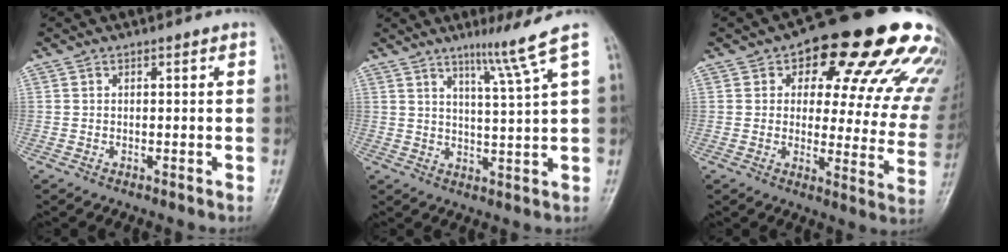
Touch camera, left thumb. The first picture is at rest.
{"total": 7.2, "force": [4.4, -1.5, 5.5], "torque": [-0.087, -0.039, 0.075]}
{"total": 24.0, "force": [12.6, 10.8, 17.3], "torque": [-0.176, -0.017, 0.152]}